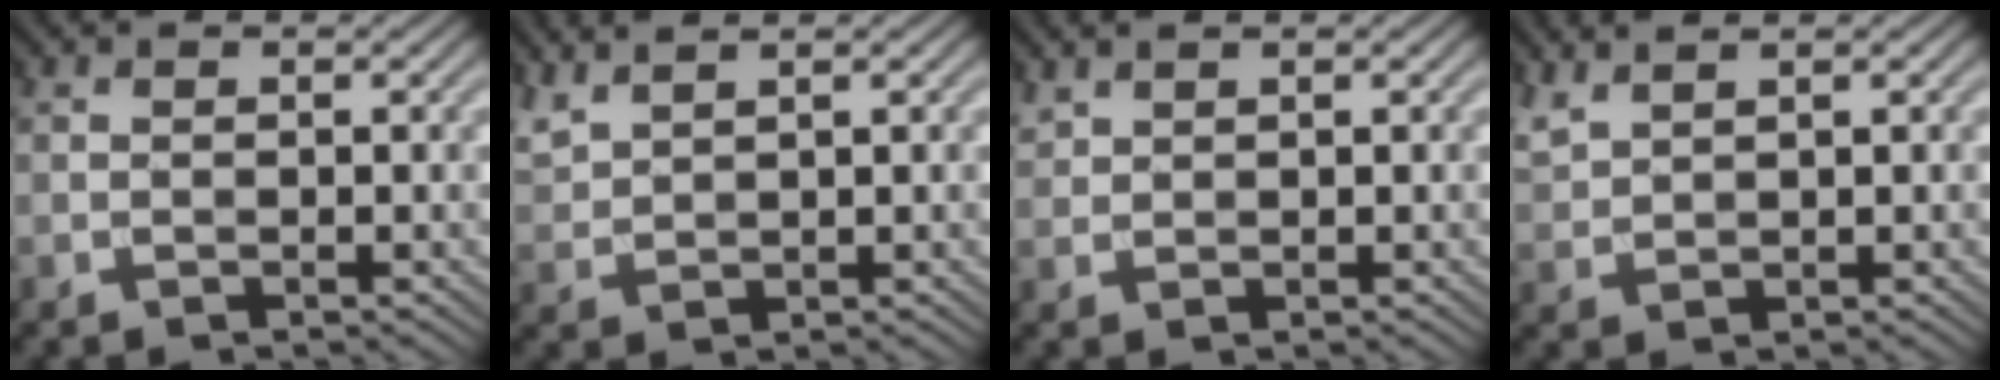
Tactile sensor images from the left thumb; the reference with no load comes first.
{"total": 3.0, "force": [2.6, 0.5, 1.4], "torque": [-0.041, 0.009, 0.062]}
{"total": 1.3, "force": [1.2, 0.3, 0.4], "torque": [-0.016, 0.003, 0.032]}
{"total": 2.6, "force": [2.2, 0.5, 1.2], "torque": [-0.035, 0.008, 0.054]}